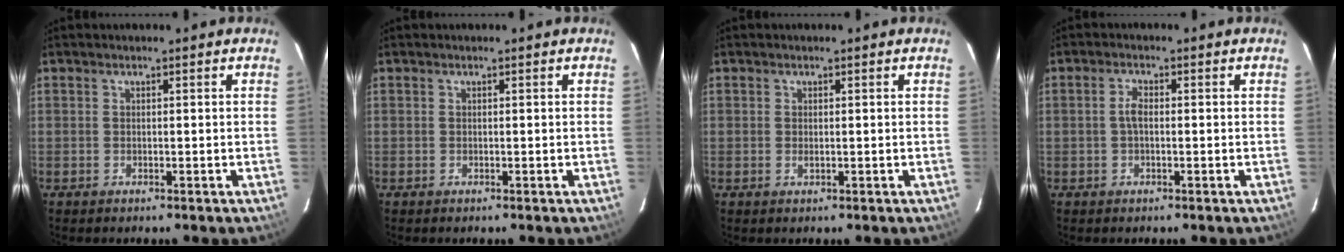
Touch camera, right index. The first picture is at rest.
{"total": 0.0}
{"total": 0.8, "force": [0.0, 0.4, 0.7], "torque": [-0.015, 0.000, 0.000]}
{"total": 2.1, "force": [-0.2, 1.0, 1.8], "torque": [-0.040, 0.006, -0.003]}